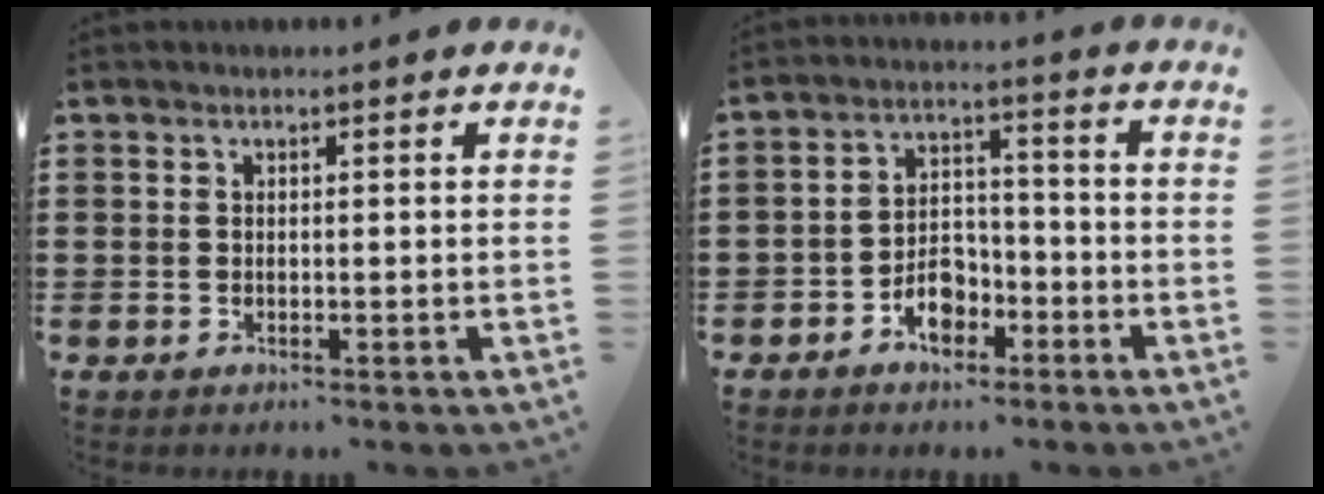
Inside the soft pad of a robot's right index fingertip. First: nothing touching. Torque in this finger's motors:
{"motor_torque": [1.15, 0.99, 0.76, 0.08]}